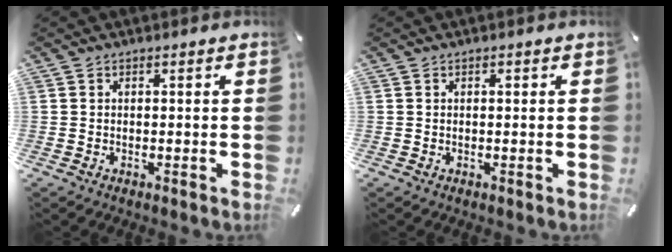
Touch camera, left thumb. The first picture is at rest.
{"total": 0.5, "force": [0.1, 0.3, 0.4], "torque": [-0.009, 0.001, 0.001]}